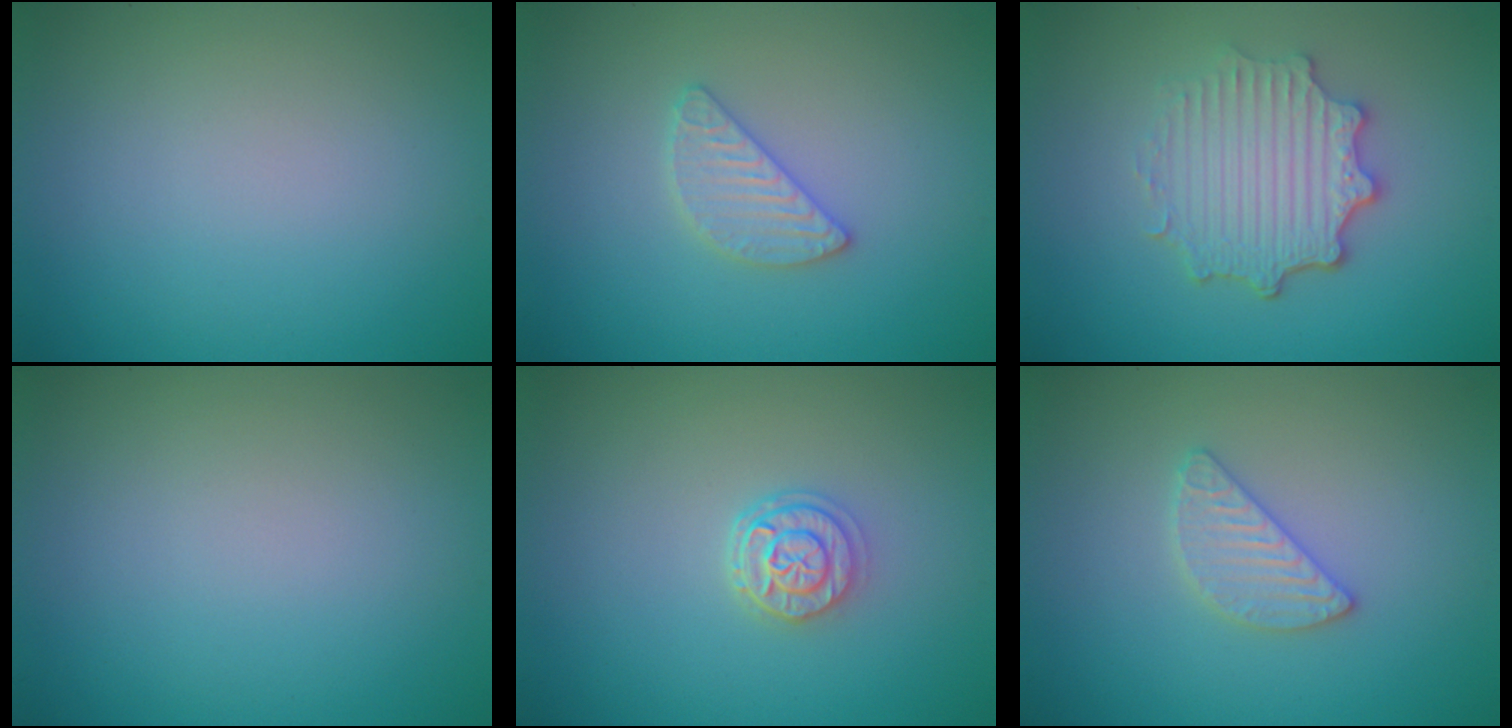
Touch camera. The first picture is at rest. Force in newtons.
{"total": 2.4, "press": 2.3, "slide": 0.3}
{"total": 4.9, "press": 3.7, "slide": 3.1}
{"total": 0.0}
{"total": 2.6, "press": 2.2, "slide": 1.5}
{"total": 2.4, "press": 2.3, "slide": 0.3}